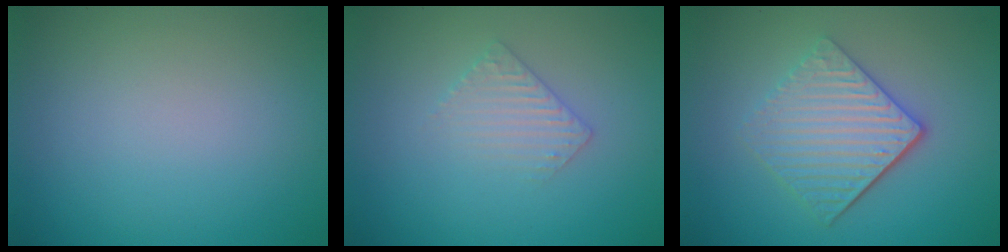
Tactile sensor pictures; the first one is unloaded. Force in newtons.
{"total": 1.9, "press": 1.9, "slide": 0.5}
{"total": 4.8, "press": 3.6, "slide": 3.2}